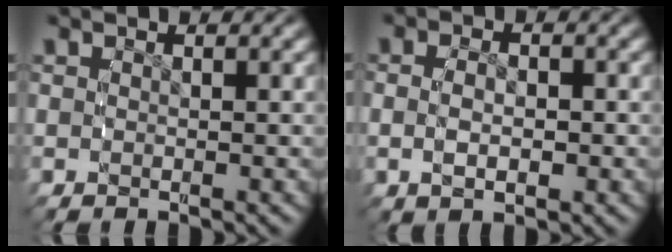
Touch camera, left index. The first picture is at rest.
{"total": 3.2, "force": [-0.3, 1.8, 2.6], "torque": [-0.053, 0.002, -0.006]}